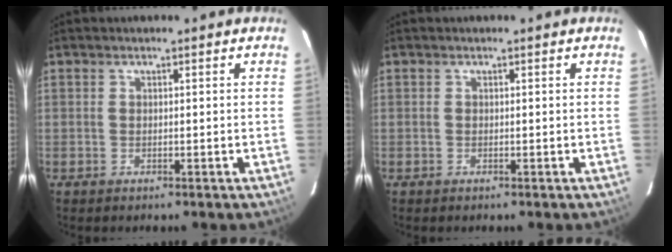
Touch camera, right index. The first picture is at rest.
{"total": 0.0}